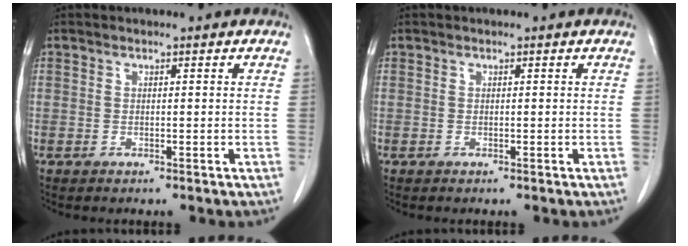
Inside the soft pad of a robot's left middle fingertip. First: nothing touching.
{"total": 0.0}